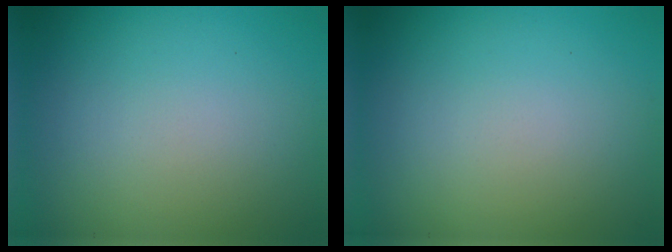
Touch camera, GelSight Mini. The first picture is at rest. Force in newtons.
{"total": 0.0}